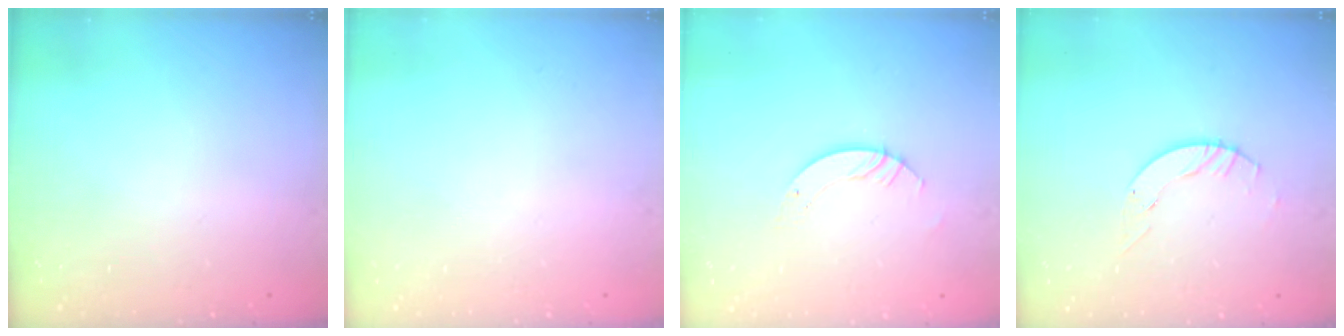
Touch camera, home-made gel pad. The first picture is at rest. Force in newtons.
{"total": 0.0}
{"total": 4.4, "press": 4.4, "slide": 0.1}
{"total": 4.0, "press": 4.0, "slide": 0.5}